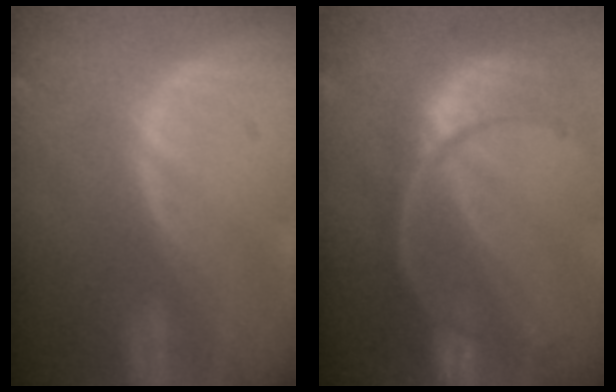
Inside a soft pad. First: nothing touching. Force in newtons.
{"total": 10.9, "press": 9.3, "slide": 5.7}